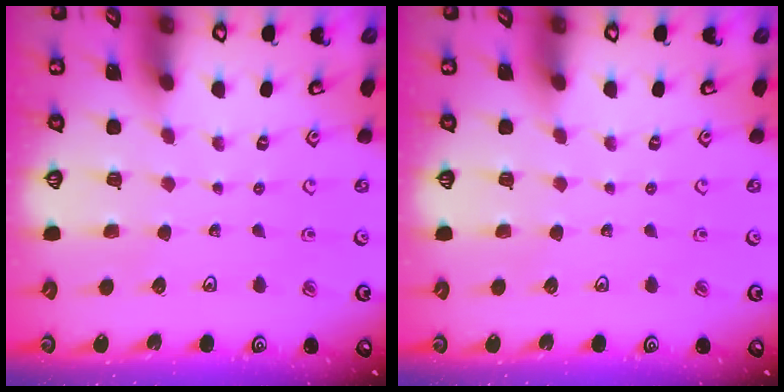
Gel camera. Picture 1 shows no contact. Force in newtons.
{"total": 0.0}